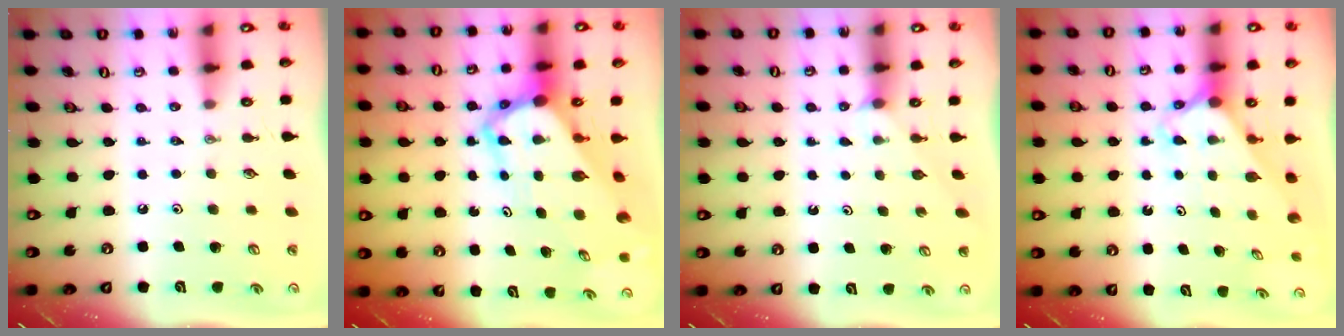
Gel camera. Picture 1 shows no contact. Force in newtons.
{"total": 7.0, "press": 7.0, "slide": 0.5}
{"total": 2.5, "press": 2.5, "slide": 0.3}
{"total": 2.3, "press": 2.3, "slide": 0.2}